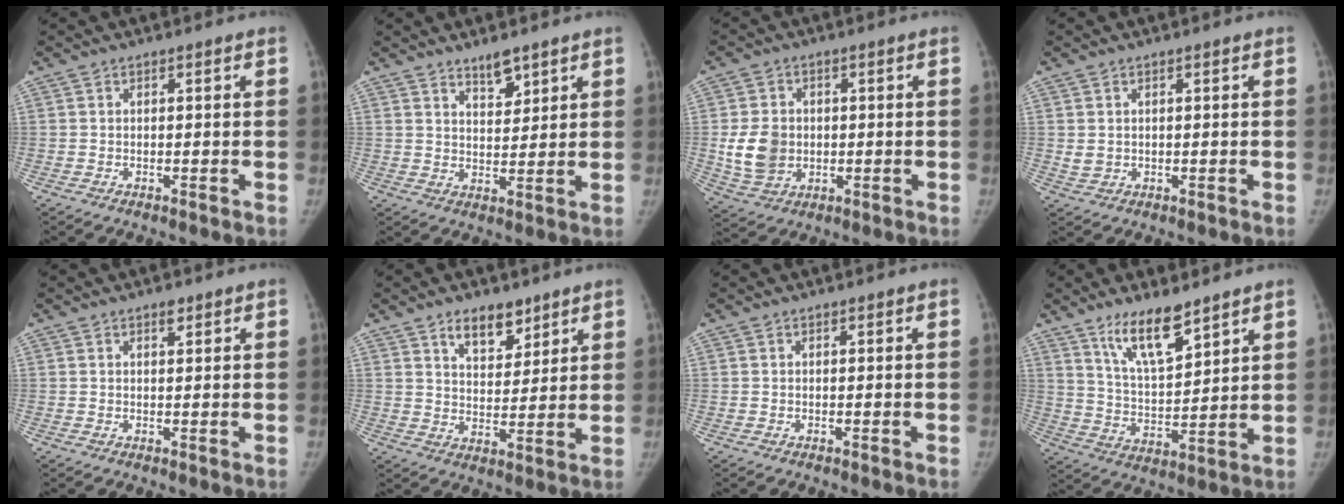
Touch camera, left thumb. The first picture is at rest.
{"total": 4.8, "force": [3.7, 1.8, 2.5], "torque": [-0.025, -0.031, 0.065]}
{"total": 8.6, "force": [-0.1, 7.0, 5.0], "torque": [-0.077, -0.003, 0.008]}
{"total": 1.9, "force": [0.3, 1.6, 1.0], "torque": [-0.013, -0.005, 0.014]}
{"total": 1.6, "force": [1.0, 0.7, 0.9], "torque": [-0.006, -0.005, 0.015]}
{"total": 8.3, "force": [5.6, 4.4, 4.2], "torque": [-0.035, -0.038, 0.096]}
{"total": 0.0}
{"total": 11.3, "force": [8.0, 3.4, 7.2], "torque": [-0.112, -0.058, 0.155]}